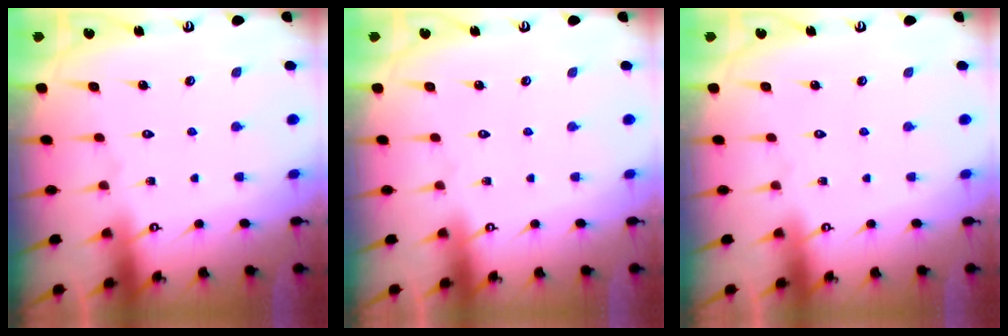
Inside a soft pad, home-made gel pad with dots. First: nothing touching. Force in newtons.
{"total": 0.0}
{"total": 0.0}